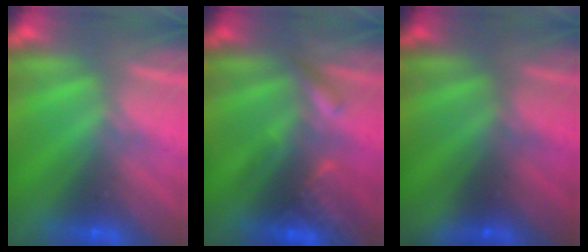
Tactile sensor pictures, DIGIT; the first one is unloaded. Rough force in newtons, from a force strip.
{"total": 2.7}
{"total": 1.4}